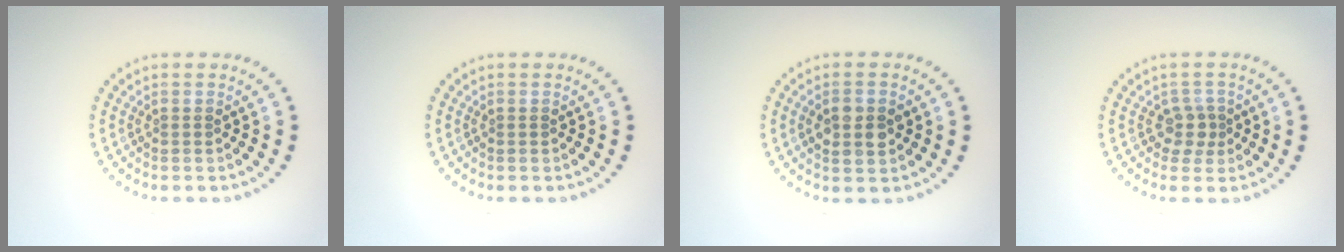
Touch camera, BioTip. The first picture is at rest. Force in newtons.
{"total": 0.0}
{"total": 2.7, "press": 2.7, "slide": 0.1}
{"total": 1.8, "press": 1.5, "slide": 1.1}